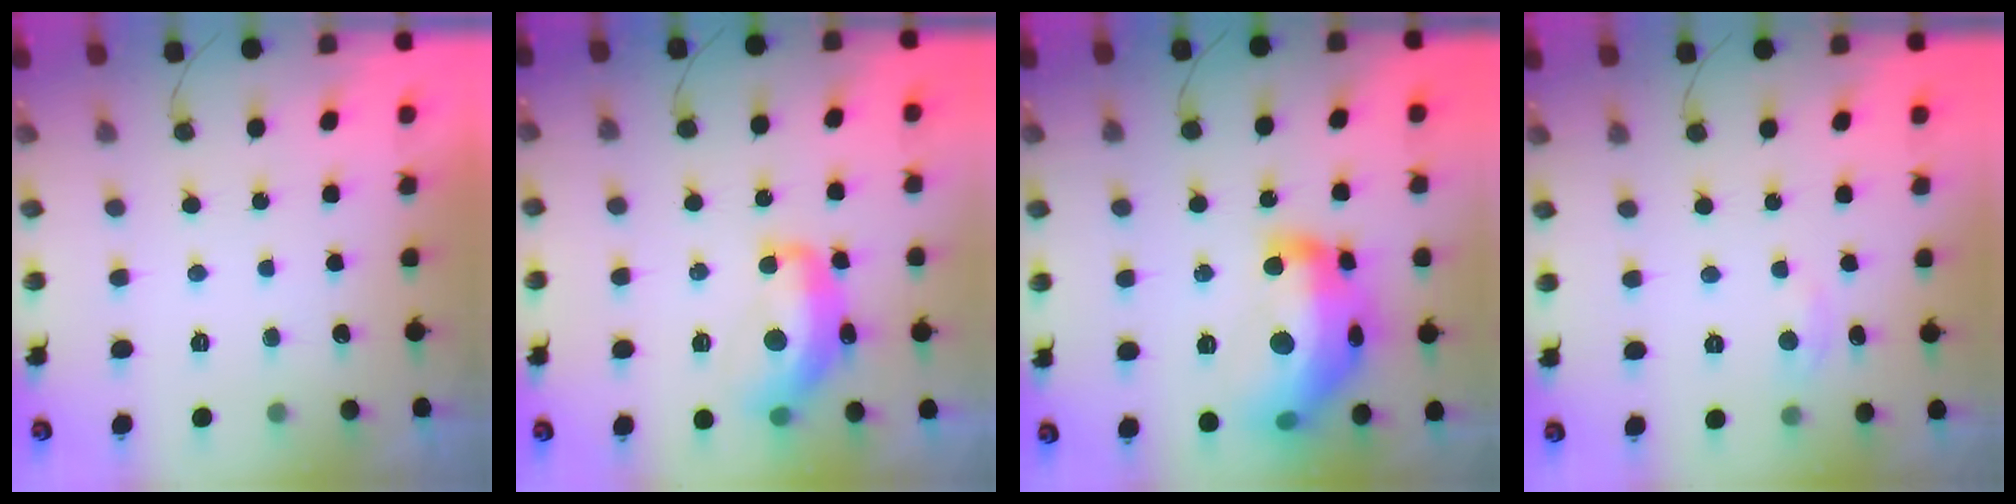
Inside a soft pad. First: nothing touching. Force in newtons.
{"total": 13.7, "press": 13.7, "slide": 0.8}
{"total": 23.9, "press": 23.8, "slide": 1.5}
{"total": 2.3, "press": 2.3, "slide": 0.3}